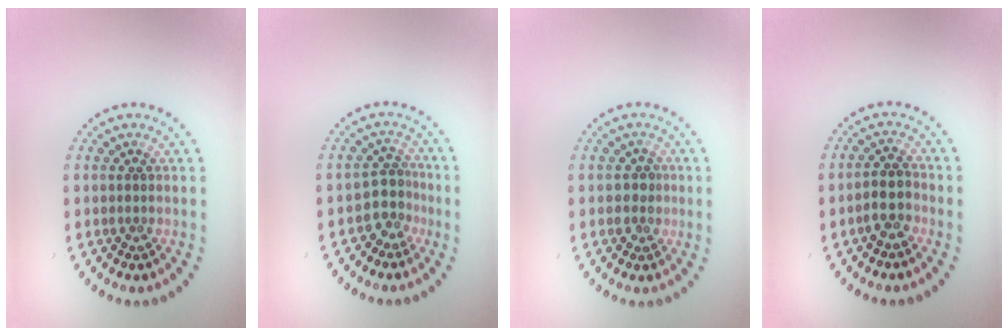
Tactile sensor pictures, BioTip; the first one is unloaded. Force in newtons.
{"total": 2.7, "press": 2.0, "slide": 1.8}
{"total": 1.7, "press": 1.5, "slide": 0.8}
{"total": 2.3, "press": 2.1, "slide": 0.9}